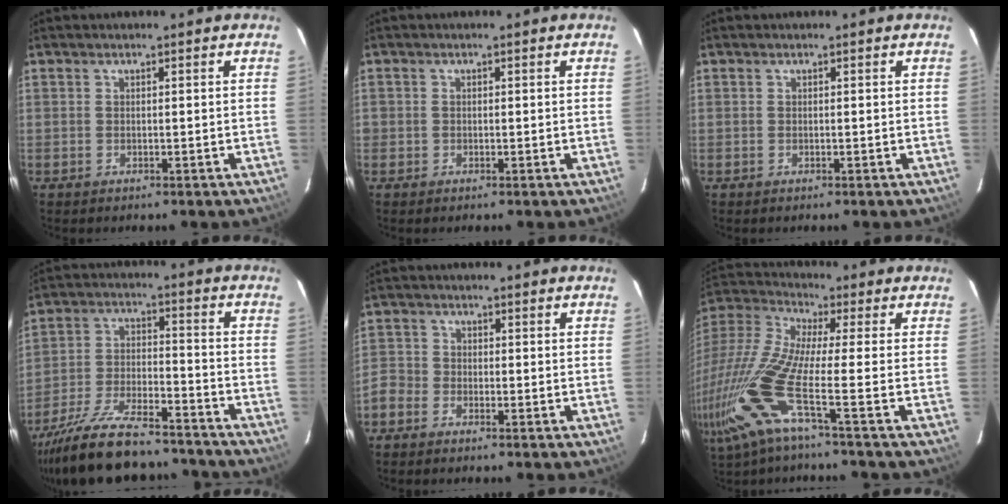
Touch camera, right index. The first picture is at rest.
{"total": 0.9, "force": [-0.2, 0.8, 0.1], "torque": [-0.001, 0.000, -0.005]}
{"total": 0.0}
{"total": 21.2, "force": [-18.0, 5.3, 9.8], "torque": [-0.194, -0.035, -0.287]}
{"total": 4.5, "force": [-2.7, 3.5, 0.9], "torque": [-0.033, 0.011, -0.069]}
{"total": 15.5, "force": [-6.0, 0.6, 14.2], "torque": [-0.291, -0.032, -0.131]}